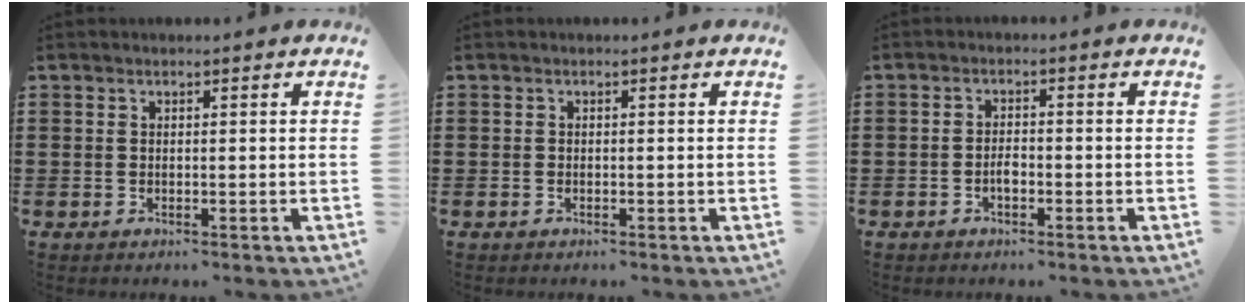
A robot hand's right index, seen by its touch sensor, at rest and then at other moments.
{"total": 0.0}
{"total": 1.9, "force": [-0.6, 0.8, 1.6], "torque": [-0.031, -0.001, -0.010]}